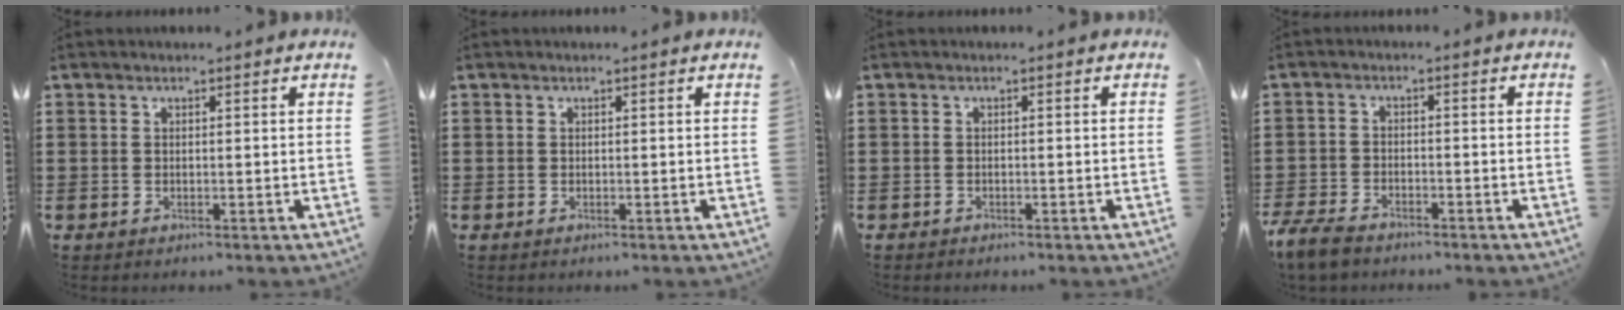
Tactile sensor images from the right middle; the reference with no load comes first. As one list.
[{"total": 0.0}, {"total": 0.7, "force": [-0.6, 0.3, 0.0], "torque": [0.000, 0.001, -0.014]}, {"total": 4.0, "force": [-3.5, 1.5, 1.4], "torque": [-0.046, -0.001, -0.074]}]